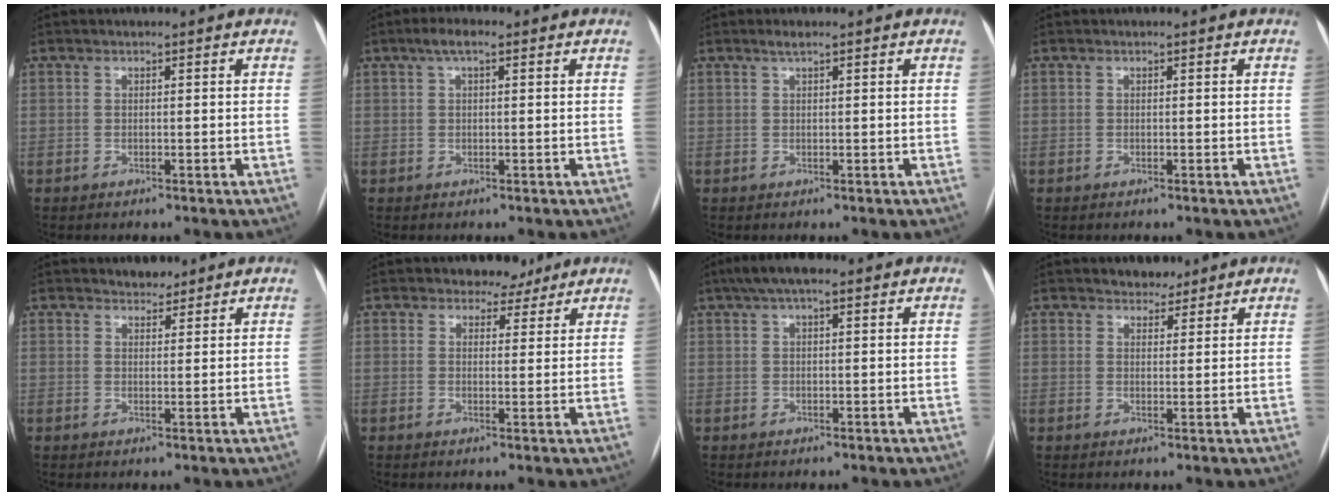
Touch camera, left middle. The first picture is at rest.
{"total": 2.8, "force": [1.4, 0.8, 2.3], "torque": [-0.044, 0.020, 0.024]}
{"total": 1.0, "force": [0.7, 0.0, 0.8], "torque": [-0.015, 0.005, 0.015]}
{"total": 0.0}
{"total": 2.3, "force": [2.1, 1.0, 0.3], "torque": [-0.005, 0.002, 0.032]}
{"total": 3.7, "force": [3.0, 2.1, 0.3], "torque": [0.001, 0.001, 0.034]}
{"total": 5.7, "force": [3.6, 1.6, 4.0], "torque": [-0.075, 0.037, 0.058]}
{"total": 3.0, "force": [2.6, 1.5, 0.6], "torque": [-0.006, 0.003, 0.038]}